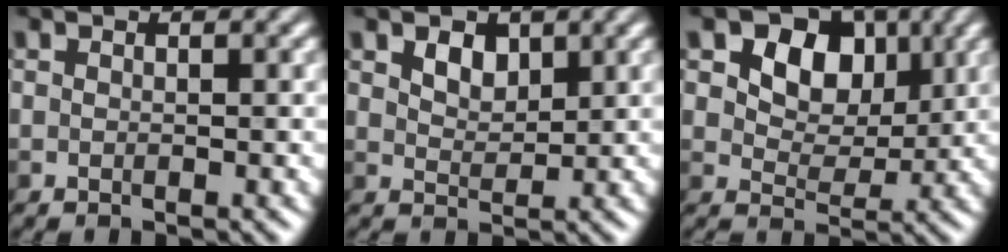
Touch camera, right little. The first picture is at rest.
{"total": 2.1, "force": [1.2, 1.3, 1.1], "torque": [-0.024, 0.000, 0.022]}
{"total": 6.1, "force": [2.2, 4.4, 3.6], "torque": [-0.058, -0.003, 0.031]}